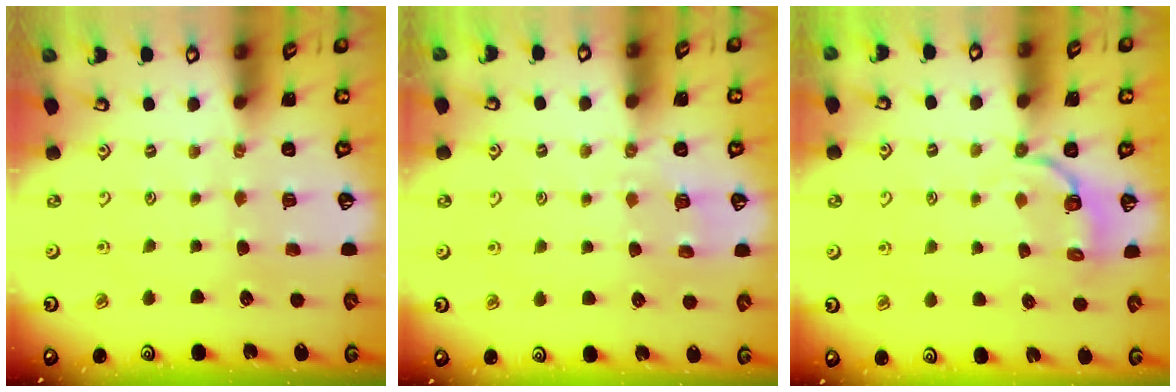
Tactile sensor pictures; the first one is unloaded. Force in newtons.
{"total": 3.0, "press": 2.6, "slide": 1.5}
{"total": 4.2, "press": 3.2, "slide": 2.7}